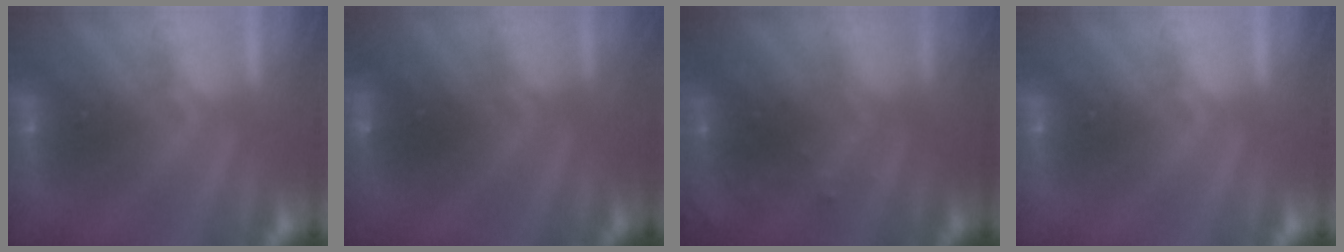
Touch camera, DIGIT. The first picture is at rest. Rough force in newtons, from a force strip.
{"total": 2.4}
{"total": 6.5}
{"total": 0.0}